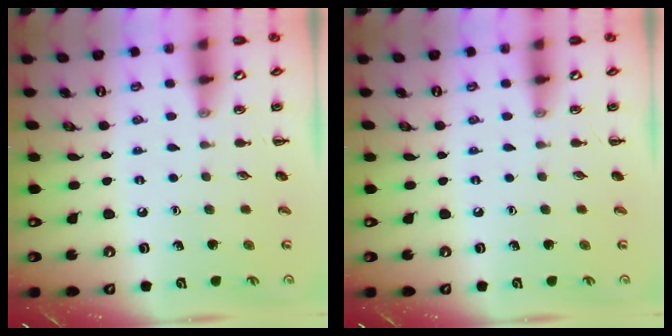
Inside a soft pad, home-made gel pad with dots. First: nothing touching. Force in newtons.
{"total": 0.0}